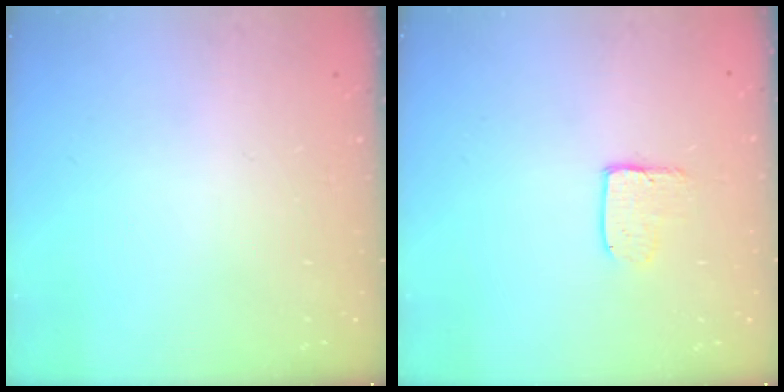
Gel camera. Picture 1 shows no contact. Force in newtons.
{"total": 4.1, "press": 4.1, "slide": 0.3}